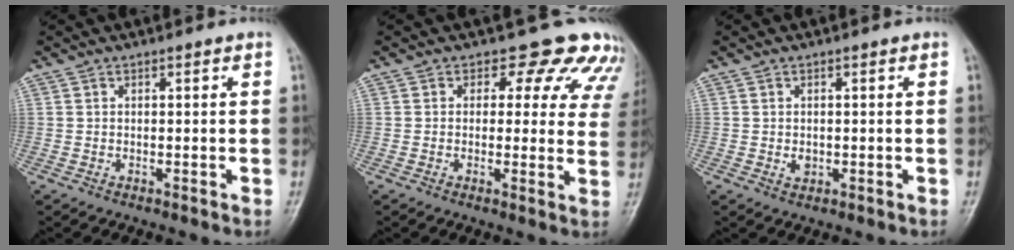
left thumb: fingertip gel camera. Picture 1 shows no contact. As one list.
[{"total": 10.6, "force": [8.2, 5.8, 3.4], "torque": [0.019, -0.032, 0.064]}, {"total": 1.8, "force": [-0.1, 1.5, 1.1], "torque": [-0.010, 0.000, 0.001]}]